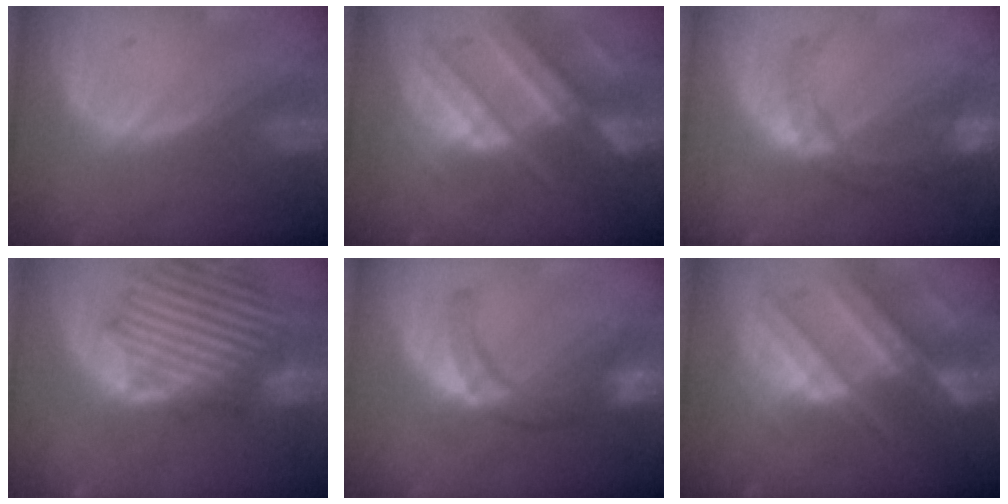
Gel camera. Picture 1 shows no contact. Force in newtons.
{"total": 10.5, "press": 9.3, "slide": 4.8}
{"total": 9.0, "press": 7.7, "slide": 4.5}
{"total": 12.2, "press": 11.4, "slide": 4.3}
{"total": 7.5, "press": 7.3, "slide": 1.8}
{"total": 10.8, "press": 9.6, "slide": 4.9}